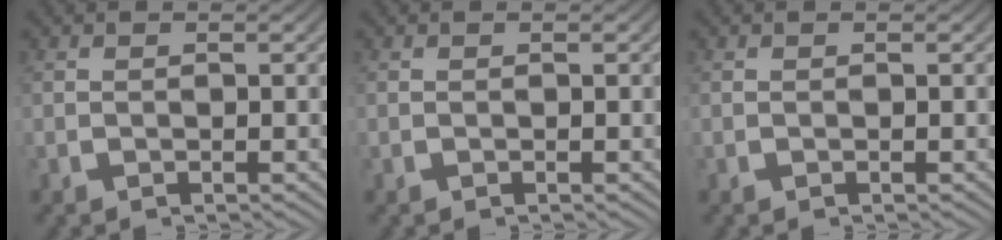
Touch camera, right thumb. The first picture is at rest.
{"total": 0.0}
{"total": 0.0}